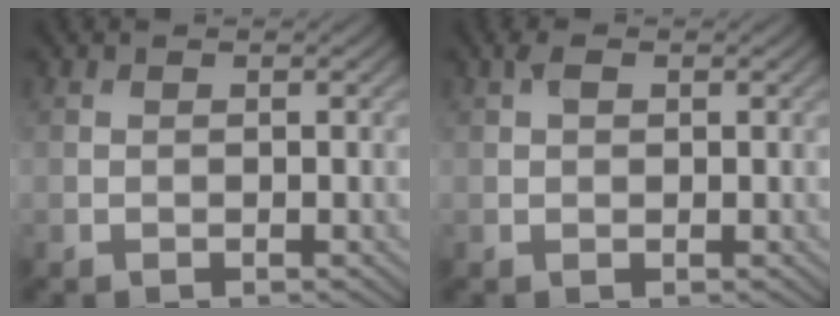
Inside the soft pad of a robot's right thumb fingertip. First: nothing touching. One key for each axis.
{"total": 1.3, "fx": 0.6, "fy": 0.8, "fz": 0.9, "tx": -0.019, "ty": 0.004, "tz": 0.010}